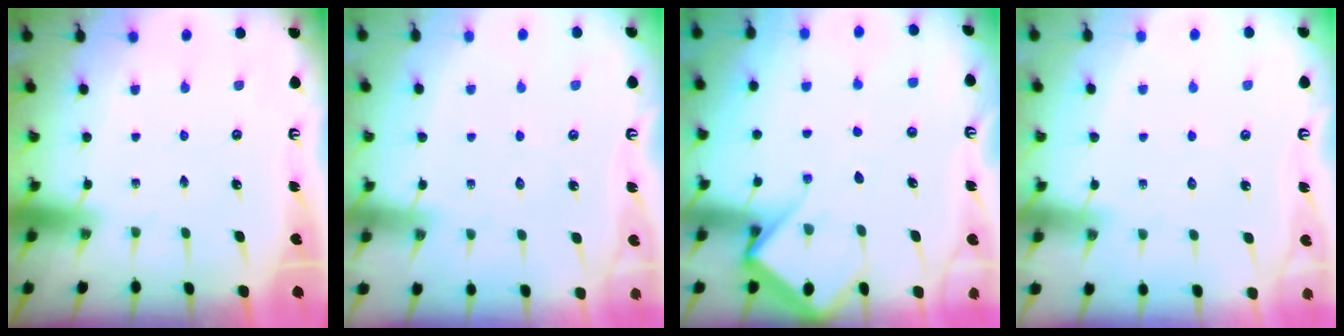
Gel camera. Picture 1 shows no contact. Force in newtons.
{"total": 3.8, "press": 3.8, "slide": 0.4}
{"total": 8.5, "press": 8.5, "slide": 0.9}
{"total": 3.8, "press": 3.8, "slide": 0.4}